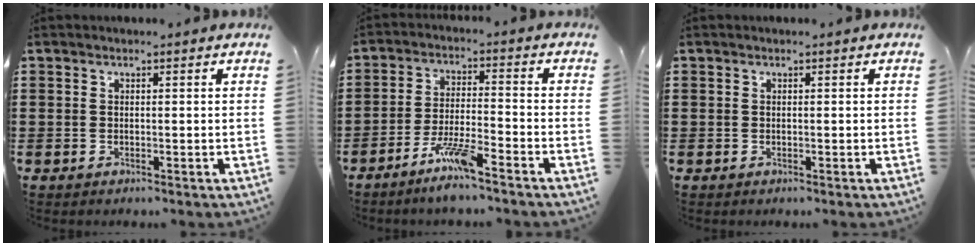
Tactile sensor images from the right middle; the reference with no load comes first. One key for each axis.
{"total": 6.2, "fx": -4.7, "fy": 0.3, "fz": 4.1, "tx": -0.095, "ty": -0.014, "tz": -0.091}
{"total": 0.0}